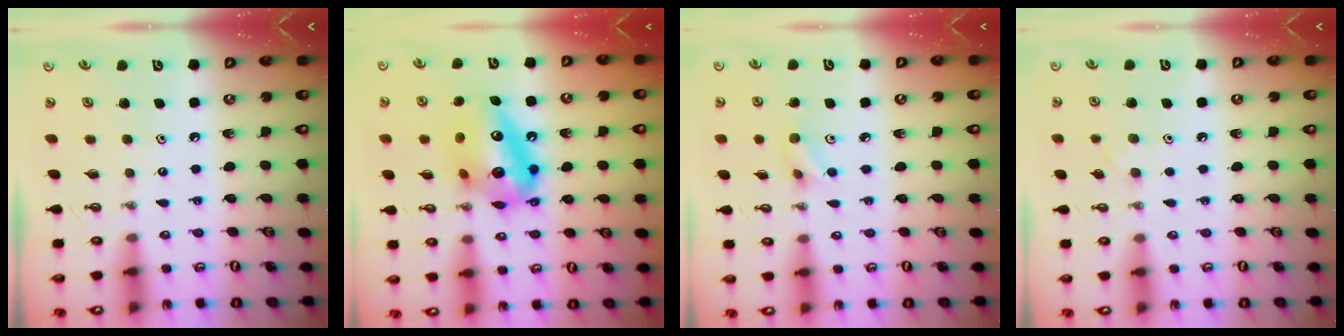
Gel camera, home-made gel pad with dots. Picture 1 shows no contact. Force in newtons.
{"total": 15.5, "press": 15.4, "slide": 1.3}
{"total": 5.0, "press": 4.9, "slide": 1.0}
{"total": 5.7, "press": 4.7, "slide": 3.2}